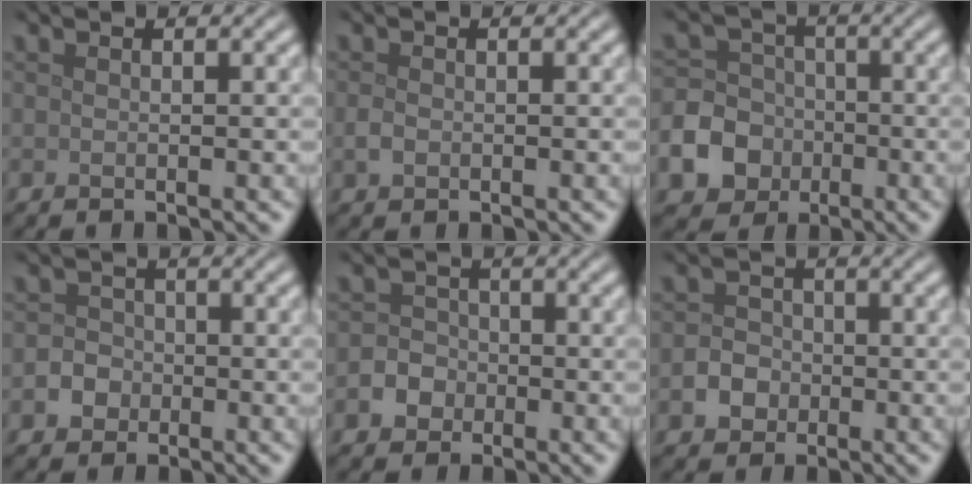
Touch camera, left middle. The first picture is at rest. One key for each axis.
{"total": 1.0, "fx": -0.2, "fy": 0.8, "fz": 0.6, "tx": -0.013, "ty": -0.002, "tz": -0.006}
{"total": 8.8, "fx": -3.4, "fy": 7.7, "fz": 2.5, "tx": -0.053, "ty": -0.020, "tz": -0.088}
{"total": 2.4, "fx": -0.8, "fy": 2.2, "fz": 0.7, "tx": 0.005, "ty": 0.001, "tz": -0.021}
{"total": 2.9, "fx": -1.1, "fy": 2.5, "fz": 0.8, "tx": 0.004, "ty": 0.002, "tz": -0.027}
{"total": 2.6, "fx": -0.8, "fy": 2.2, "fz": 1.0, "tx": -0.004, "ty": 0.001, "tz": -0.022}